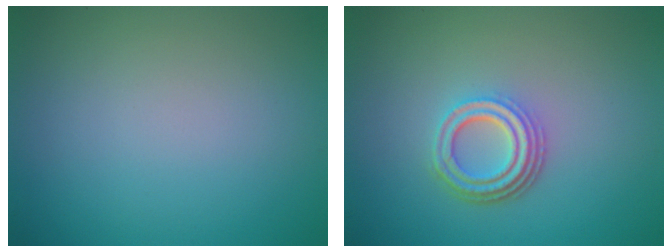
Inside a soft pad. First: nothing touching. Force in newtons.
{"total": 4.1, "press": 3.1, "slide": 2.6}